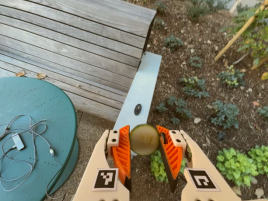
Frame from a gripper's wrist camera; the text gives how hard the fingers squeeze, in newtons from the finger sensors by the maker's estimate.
{"total": 13.4, "left": 14.2, "right": 12.7}